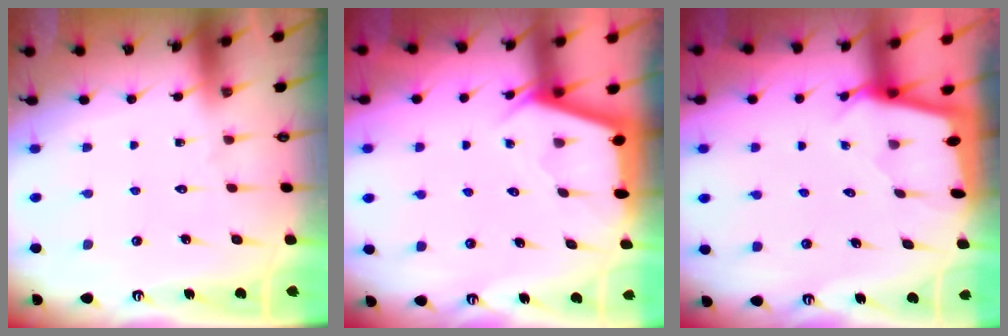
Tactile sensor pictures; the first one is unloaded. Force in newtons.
{"total": 2.9, "press": 2.9, "slide": 0.3}
{"total": 1.7, "press": 1.6, "slide": 0.2}